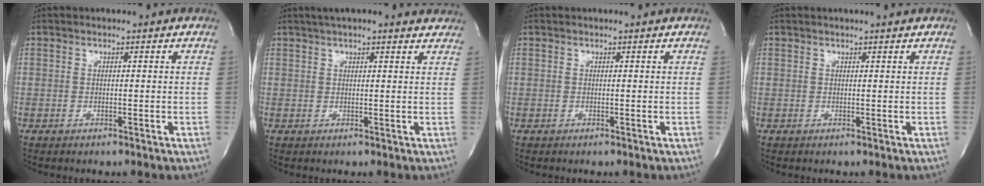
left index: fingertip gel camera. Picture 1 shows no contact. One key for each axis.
{"total": 10.2, "fx": 9.1, "fy": 1.7, "fz": 4.4, "tx": -0.057, "ty": 0.029, "tz": 0.105}
{"total": 0.0}
{"total": 1.7, "fx": 1.5, "fy": -0.3, "fz": 0.7, "tx": -0.012, "ty": 0.005, "tz": 0.021}